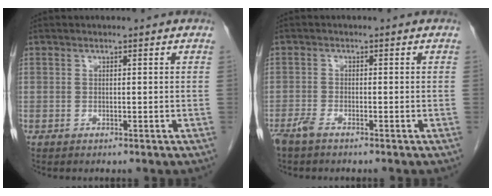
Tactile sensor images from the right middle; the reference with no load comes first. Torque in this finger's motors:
{"motor_torque": [0.06, -0.03, 0.01, 0.01]}